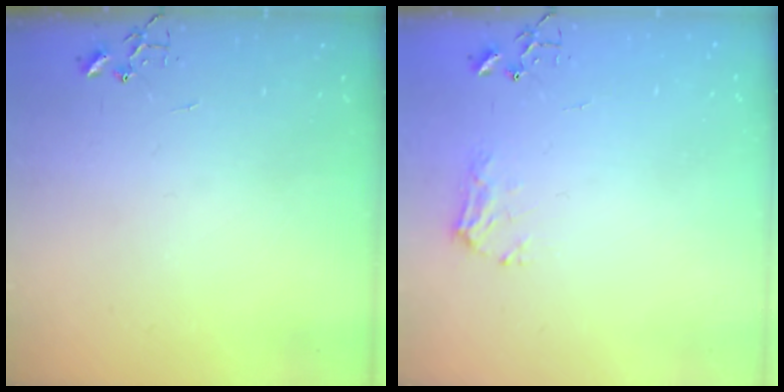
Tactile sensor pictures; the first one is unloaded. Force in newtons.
{"total": 9.0, "press": 8.9, "slide": 0.9}